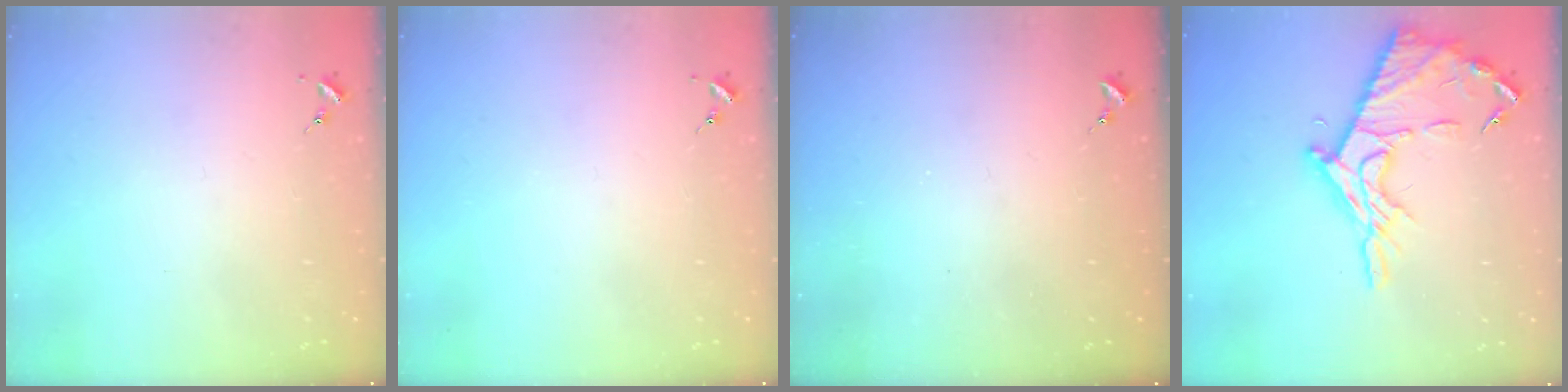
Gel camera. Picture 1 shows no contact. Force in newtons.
{"total": 0.0}
{"total": 0.0}
{"total": 18.3, "press": 18.2, "slide": 1.4}